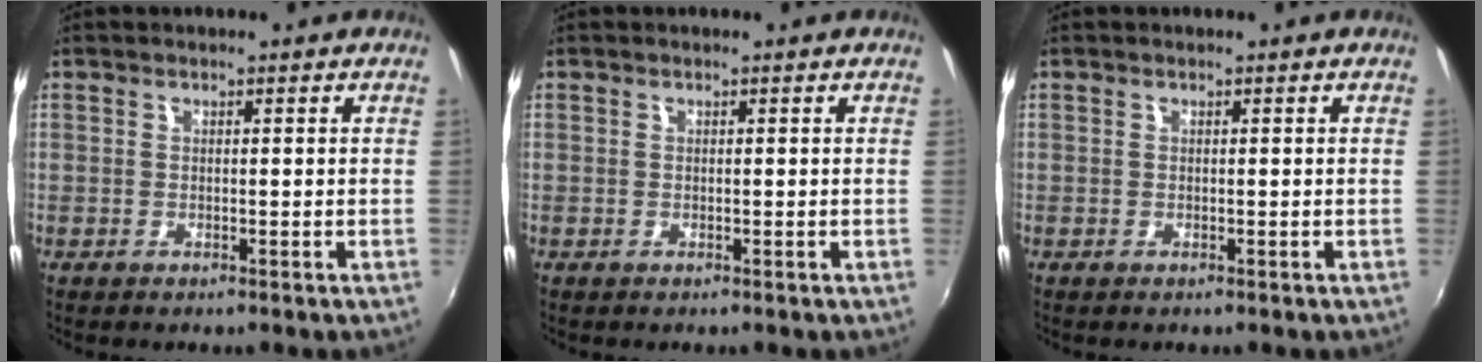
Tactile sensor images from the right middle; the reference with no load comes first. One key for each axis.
{"total": 0.0}
{"total": 0.0}